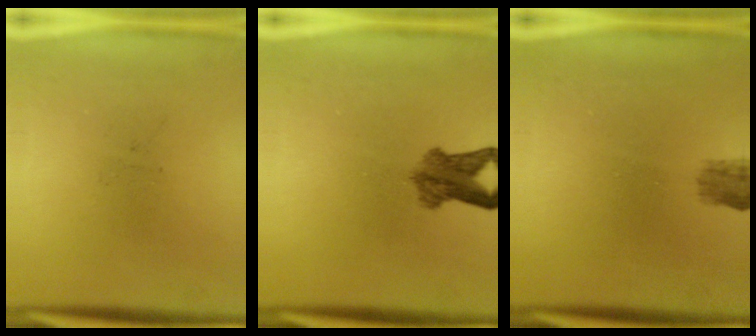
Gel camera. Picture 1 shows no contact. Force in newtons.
{"total": 4.8}
{"total": 2.3}